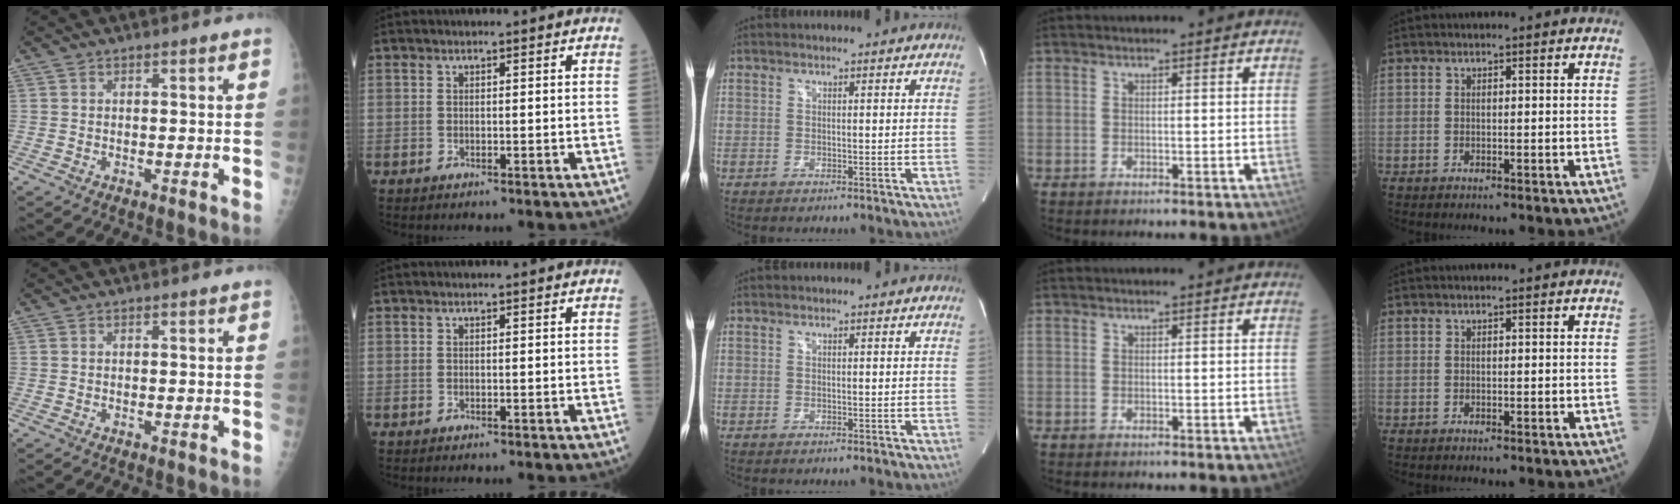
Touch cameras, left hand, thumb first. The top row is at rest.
{}